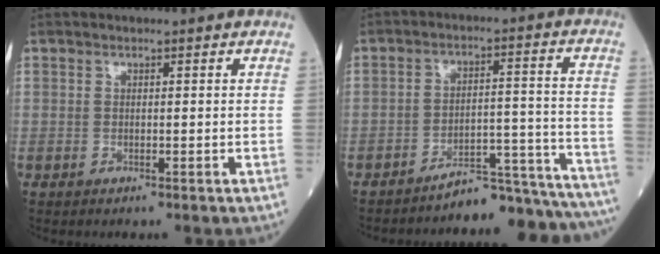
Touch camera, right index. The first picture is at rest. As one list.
[{"total": 14.5, "force": [-14.3, 0.6, 2.1], "torque": [0.004, 0.047, -0.193]}]